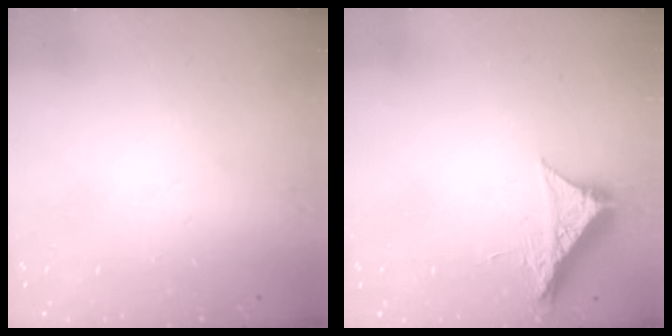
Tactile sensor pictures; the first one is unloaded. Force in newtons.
{"total": 8.6, "press": 8.6, "slide": 0.4}